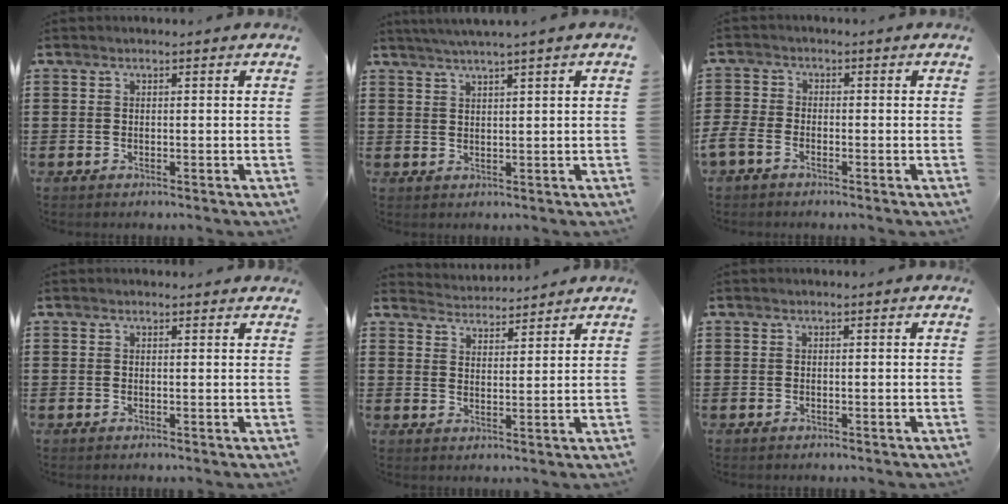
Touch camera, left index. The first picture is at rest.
{"total": 2.0, "force": [1.5, -0.6, 1.1], "torque": [-0.021, -0.002, 0.028]}
{"total": 3.0, "force": [-2.4, 1.3, 1.4], "torque": [-0.046, 0.000, -0.053]}
{"total": 0.6, "force": [0.5, 0.2, 0.1], "torque": [-0.004, 0.001, 0.011]}
{"total": 3.5, "force": [3.5, 0.1, -0.4], "torque": [-0.005, -0.016, 0.063]}
{"total": 0.0}